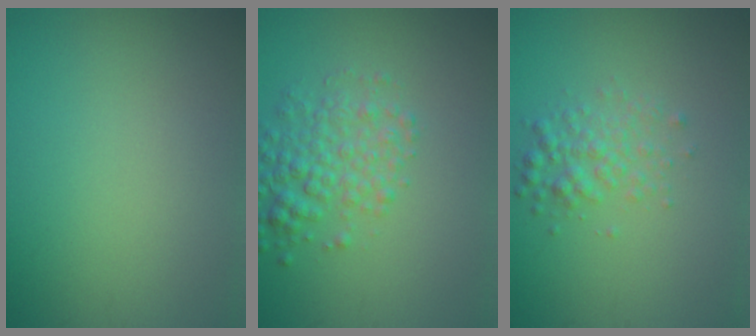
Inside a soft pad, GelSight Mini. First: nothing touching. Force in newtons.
{"total": 3.9, "press": 3.9, "slide": 0.1}
{"total": 2.3, "press": 2.3, "slide": 0.1}